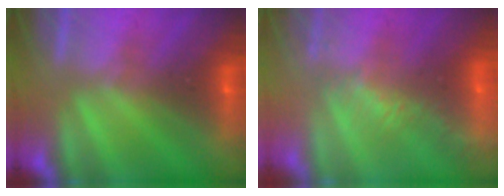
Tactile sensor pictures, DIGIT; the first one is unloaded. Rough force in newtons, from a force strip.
{"total": 3.1}